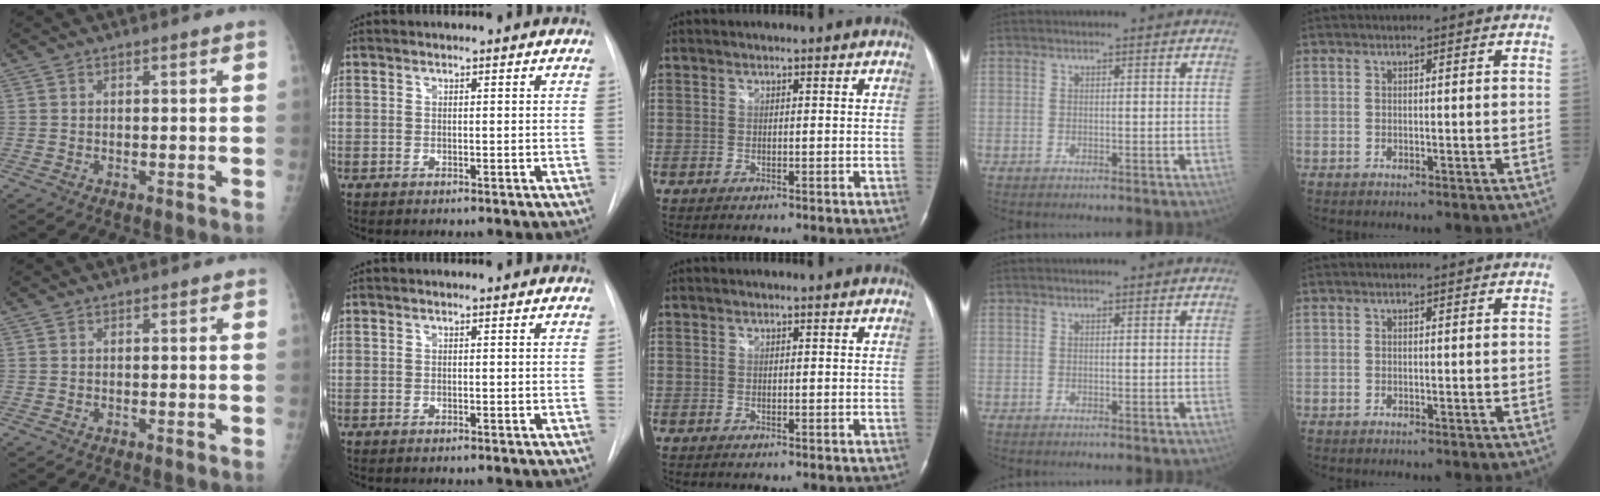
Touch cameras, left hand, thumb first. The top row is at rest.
{}